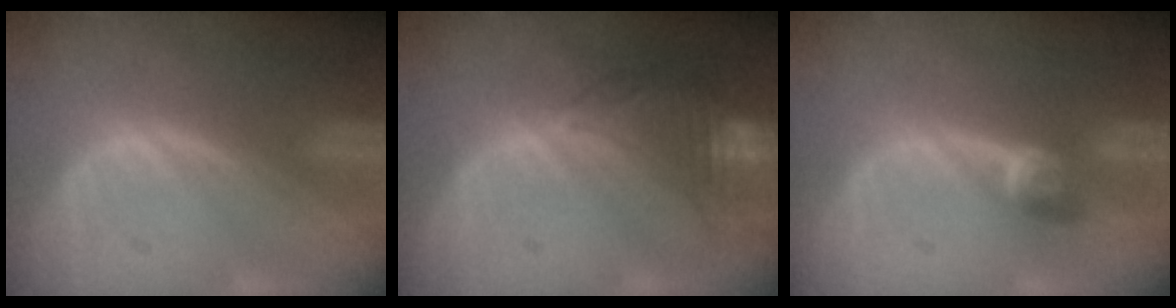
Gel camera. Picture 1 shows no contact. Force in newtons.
{"total": 8.0, "press": 7.1, "slide": 3.7}
{"total": 2.9, "press": 2.5, "slide": 1.4}